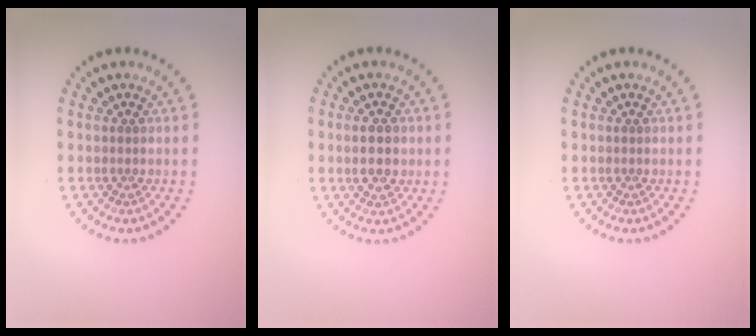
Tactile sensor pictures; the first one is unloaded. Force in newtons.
{"total": 2.2, "press": 2.2, "slide": 0.0}
{"total": 0.0}